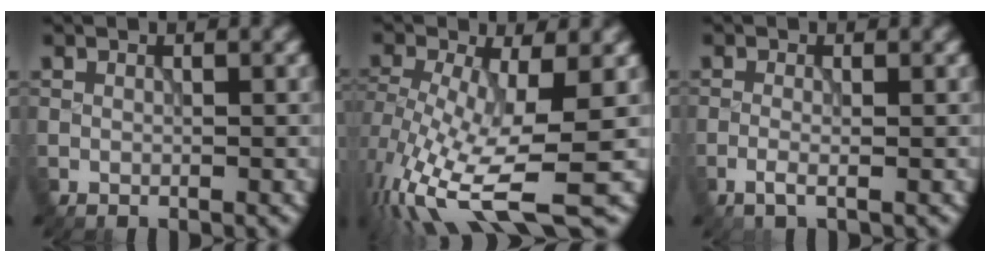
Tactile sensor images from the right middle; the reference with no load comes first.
{"total": 10.2, "force": [-3.7, 3.2, 8.9], "torque": [-0.181, -0.016, -0.063]}
{"total": 1.0, "force": [-0.4, 0.1, 1.0], "torque": [-0.017, -0.001, -0.014]}